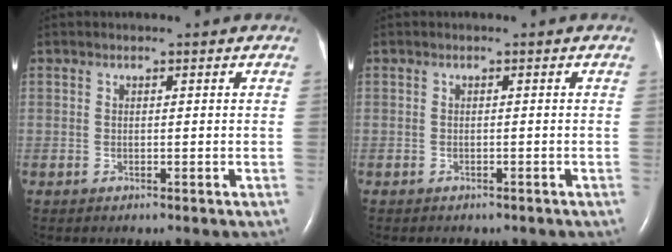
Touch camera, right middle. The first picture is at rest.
{"total": 2.5, "force": [-2.0, 1.0, 1.0], "torque": [-0.020, -0.004, -0.017]}